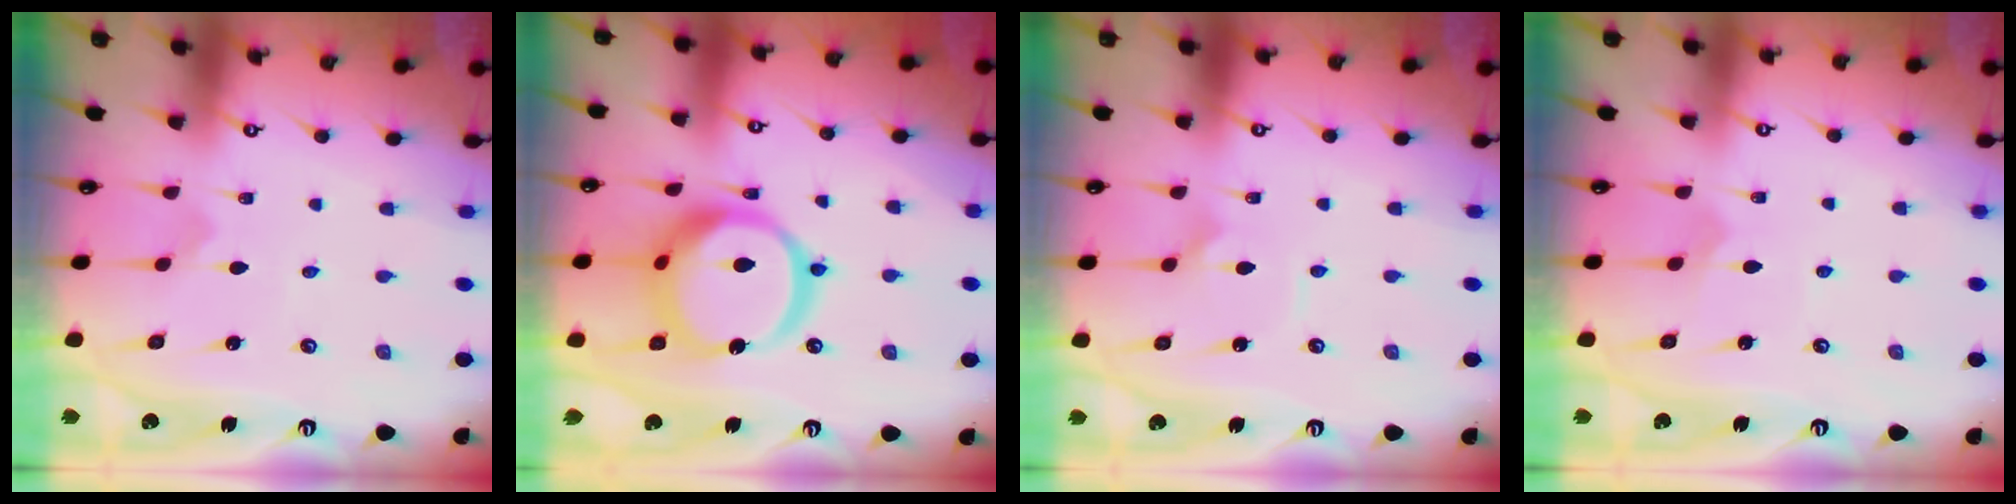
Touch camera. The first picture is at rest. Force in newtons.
{"total": 19.3, "press": 19.2, "slide": 1.9}
{"total": 2.4, "press": 2.4, "slide": 0.1}
{"total": 3.5, "press": 3.5, "slide": 0.3}